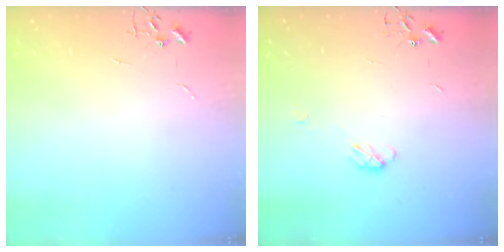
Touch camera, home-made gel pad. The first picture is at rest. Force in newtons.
{"total": 3.9, "press": 3.9, "slide": 0.6}